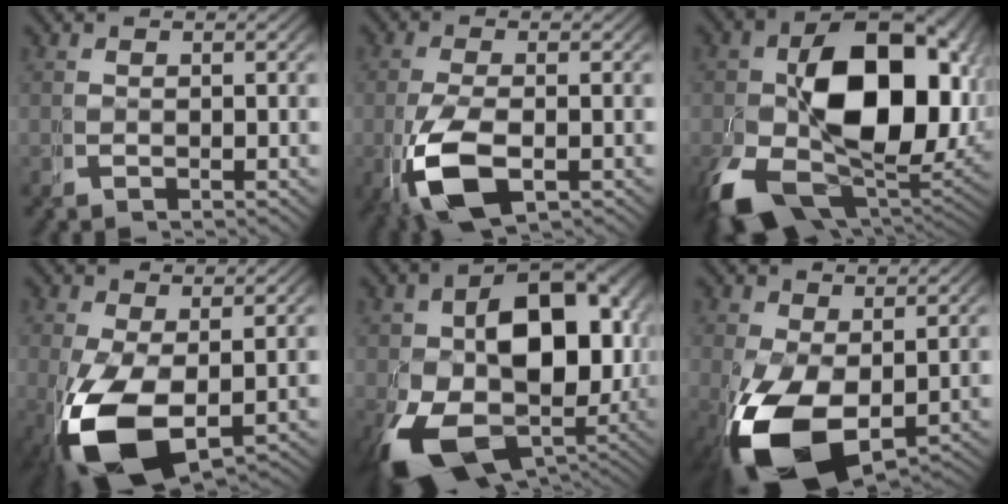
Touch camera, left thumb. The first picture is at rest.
{"total": 6.5, "force": [-2.0, 3.5, 5.0], "torque": [-0.126, -0.023, -0.015]}
{"total": 21.4, "force": [-3.1, 14.1, 15.8], "torque": [-0.286, -0.078, -0.012]}
{"total": 8.1, "force": [-1.8, 4.4, 6.5], "torque": [-0.139, -0.033, -0.007]}
{"total": 17.8, "force": [-3.6, 11.9, 12.7], "torque": [-0.242, -0.077, -0.013]}
{"total": 8.6, "force": [-2.4, 5.0, 6.5], "torque": [-0.138, -0.037, -0.015]}